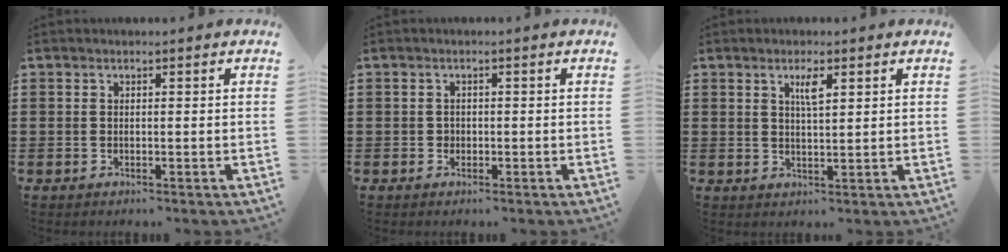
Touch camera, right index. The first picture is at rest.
{"total": 0.8, "force": [0.0, 0.8, 0.2], "torque": [-0.006, 0.004, -0.001]}
{"total": 2.8, "force": [1.3, 0.6, 2.4], "torque": [-0.043, 0.000, 0.020]}